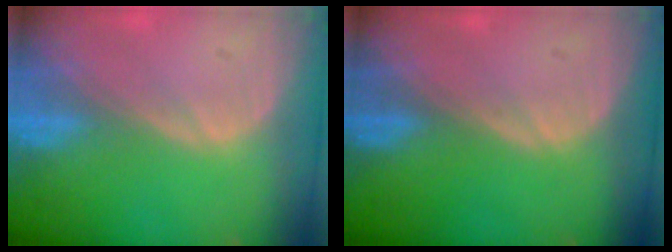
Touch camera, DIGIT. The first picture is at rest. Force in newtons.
{"total": 0.0}